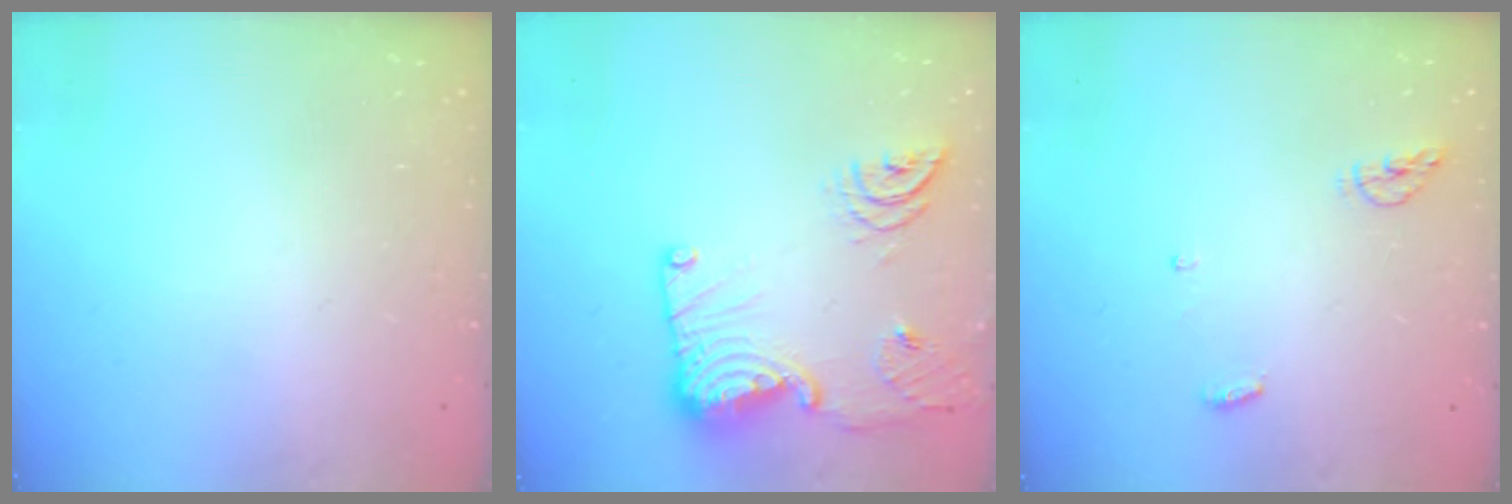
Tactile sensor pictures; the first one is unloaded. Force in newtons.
{"total": 20.1, "press": 19.4, "slide": 5.4}
{"total": 4.1, "press": 3.9, "slide": 1.3}